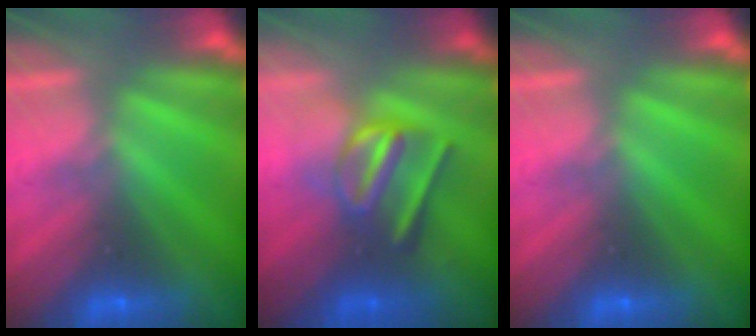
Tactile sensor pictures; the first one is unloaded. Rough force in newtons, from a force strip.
{"total": 2.9}
{"total": 0.0}